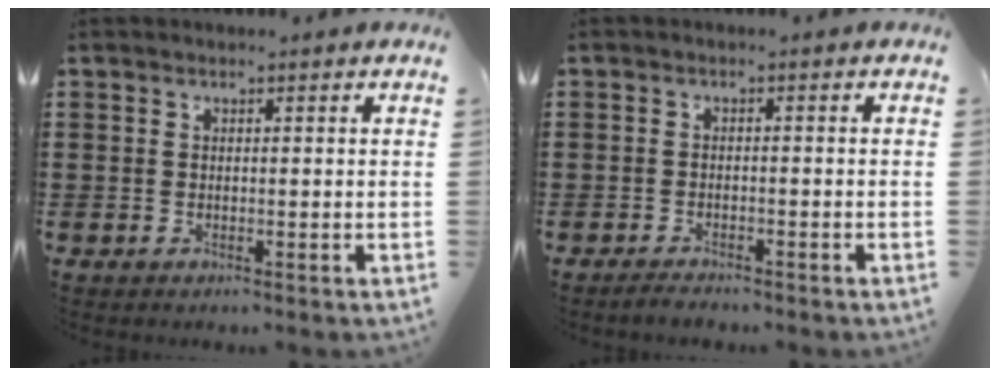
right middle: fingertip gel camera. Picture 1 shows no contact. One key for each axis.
{"total": 1.4, "fx": -1.3, "fy": 0.1, "fz": 0.3, "tx": -0.010, "ty": -0.001, "tz": -0.025}